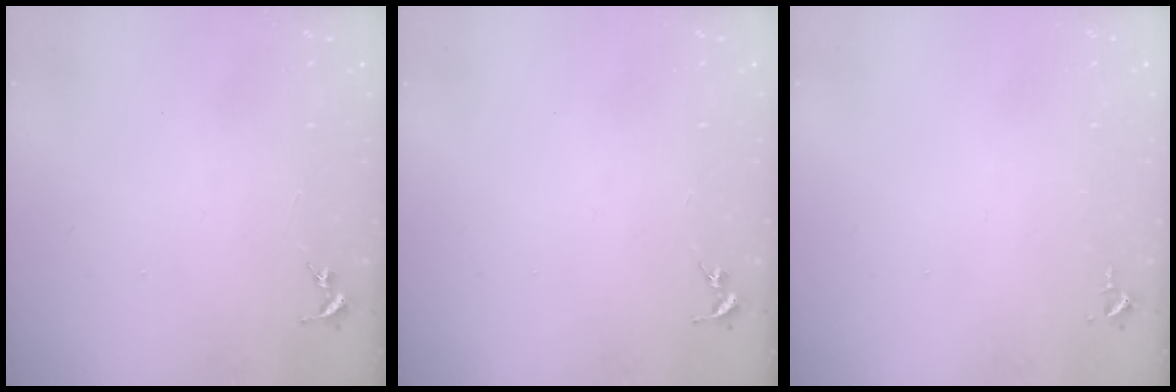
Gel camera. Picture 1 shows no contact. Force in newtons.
{"total": 0.0}
{"total": 2.6, "press": 2.6, "slide": 0.4}